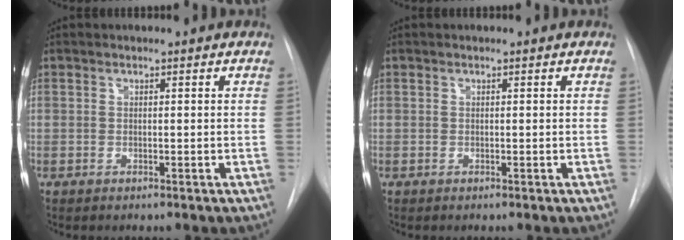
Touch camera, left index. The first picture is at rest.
{"total": 0.0}